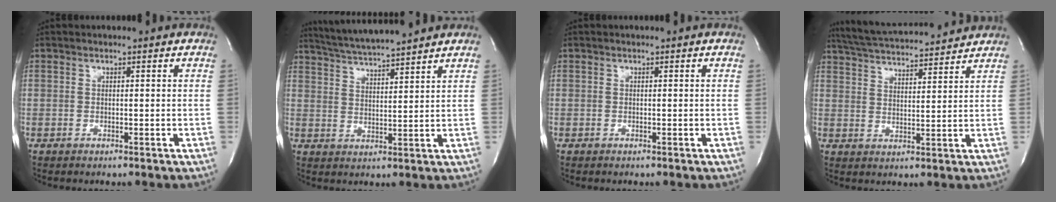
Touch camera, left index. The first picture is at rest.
{"total": 10.9, "force": [10.0, -0.5, 4.3], "torque": [-0.083, 0.019, 0.164]}
{"total": 0.0}
{"total": 15.2, "force": [14.3, 1.3, 5.1], "torque": [-0.097, 0.027, 0.218]}